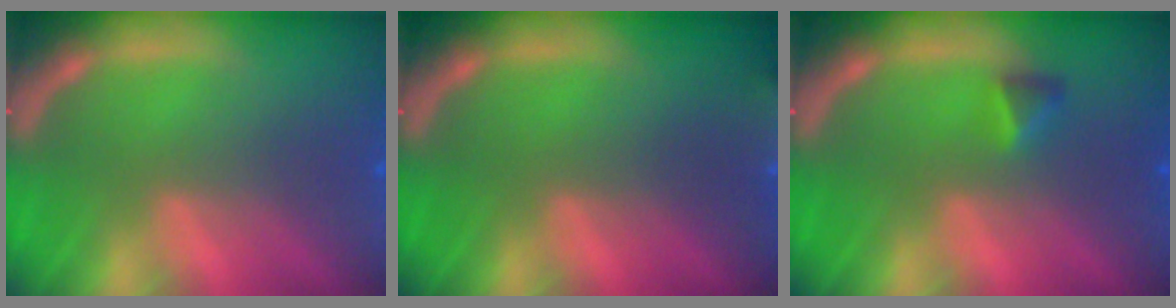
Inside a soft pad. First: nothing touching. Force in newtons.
{"total": 3.9}
{"total": 1.4}